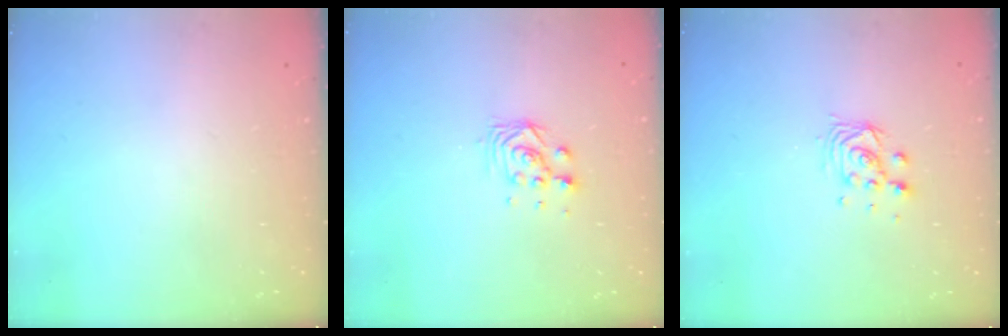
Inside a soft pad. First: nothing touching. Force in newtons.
{"total": 4.2, "press": 4.2, "slide": 0.3}
{"total": 5.9, "press": 5.9, "slide": 0.5}